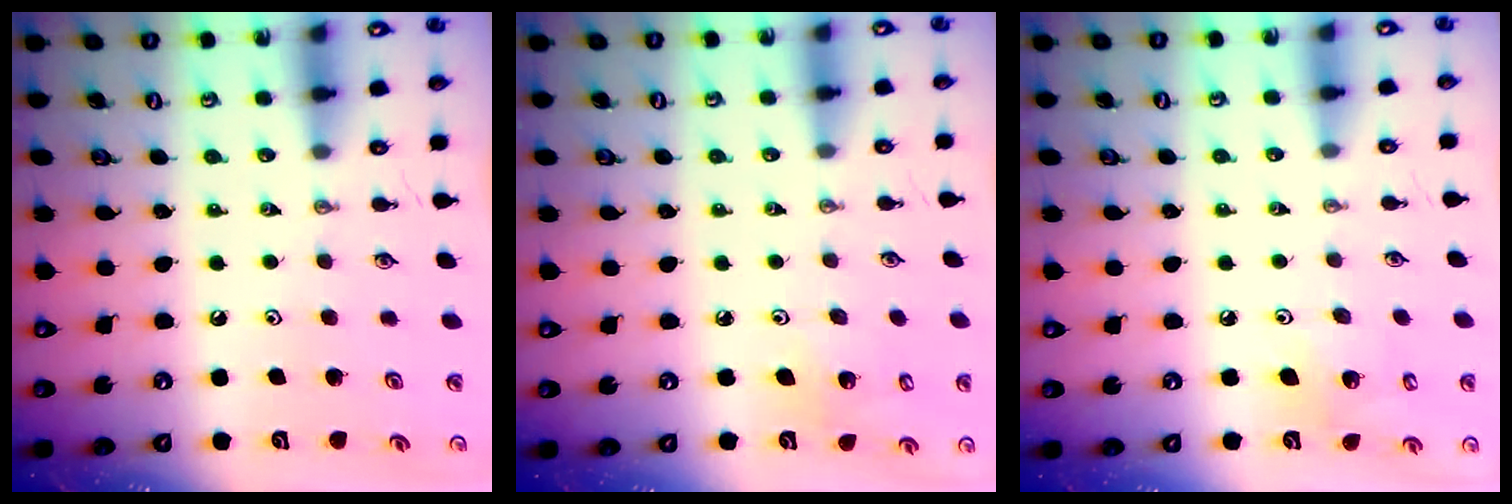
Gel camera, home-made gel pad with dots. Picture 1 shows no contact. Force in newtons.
{"total": 3.6, "press": 3.4, "slide": 1.2}
{"total": 7.1, "press": 6.6, "slide": 2.5}